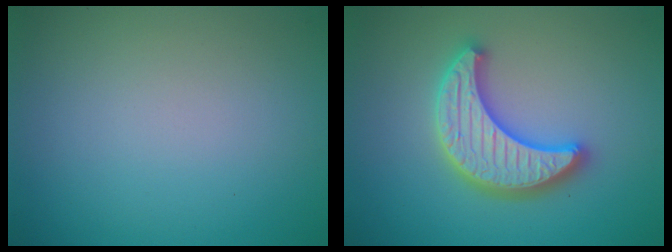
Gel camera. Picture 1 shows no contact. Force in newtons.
{"total": 5.4, "press": 5.3, "slide": 1.0}